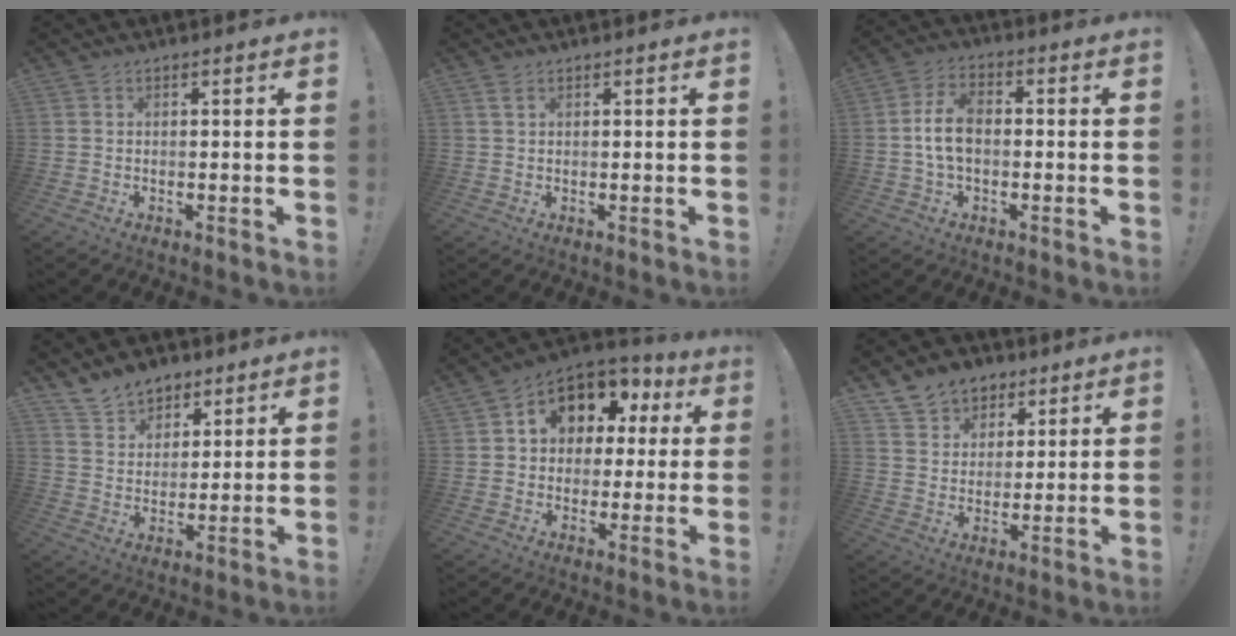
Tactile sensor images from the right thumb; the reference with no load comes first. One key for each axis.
{"total": 1.7, "fx": 0.9, "fy": 0.7, "fz": 1.3, "tx": -0.024, "ty": 0.001, "tz": 0.015}
{"total": 8.5, "fx": -0.6, "fy": 5.1, "fz": 6.8, "tx": -0.138, "ty": 0.007, "tz": -0.007}
{"total": 10.0, "fx": 7.6, "fy": 6.2, "fz": 1.9, "tx": -0.039, "ty": -0.051, "tz": 0.151}
{"total": 10.1, "fx": 4.2, "fy": 8.1, "fz": 4.5, "tx": -0.066, "ty": -0.031, "tz": 0.082}
{"total": 9.1, "fx": 5.5, "fy": 7.0, "fz": 1.5, "tx": -0.021, "ty": -0.037, "tz": 0.110}